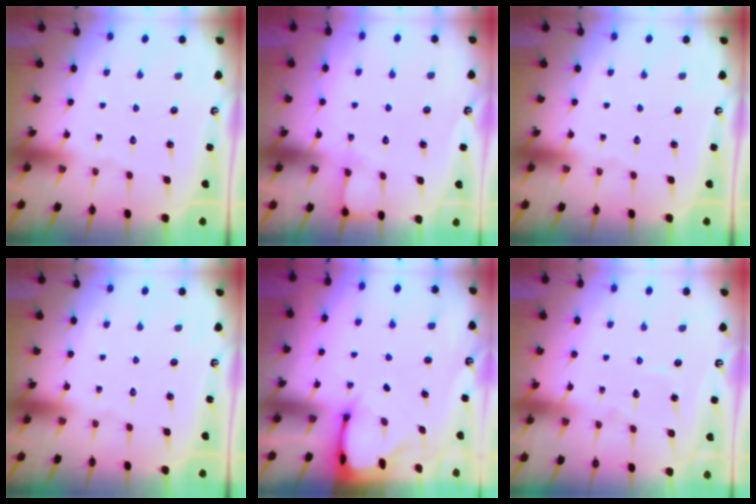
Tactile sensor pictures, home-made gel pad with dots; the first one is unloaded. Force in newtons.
{"total": 5.2, "press": 5.2, "slide": 0.6}
{"total": 0.0}
{"total": 0.0}
{"total": 2.5, "press": 2.5, "slide": 0.0}
{"total": 5.1, "press": 5.1, "slide": 0.4}